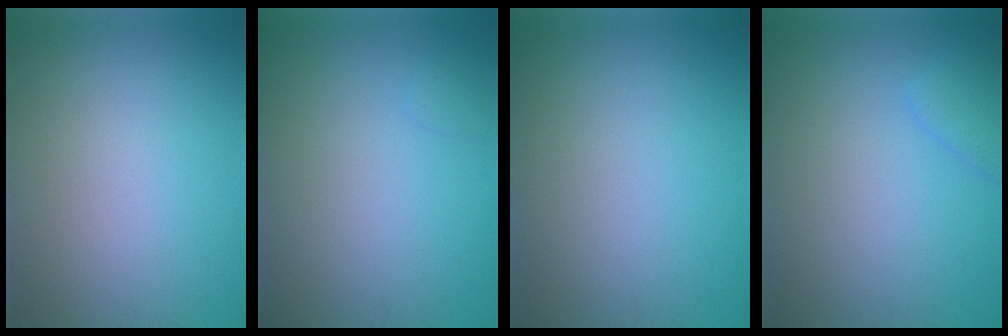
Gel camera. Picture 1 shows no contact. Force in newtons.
{"total": 0.6, "press": 0.6, "slide": 0.0}
{"total": 0.0}
{"total": 1.6, "press": 1.6, "slide": 0.2}